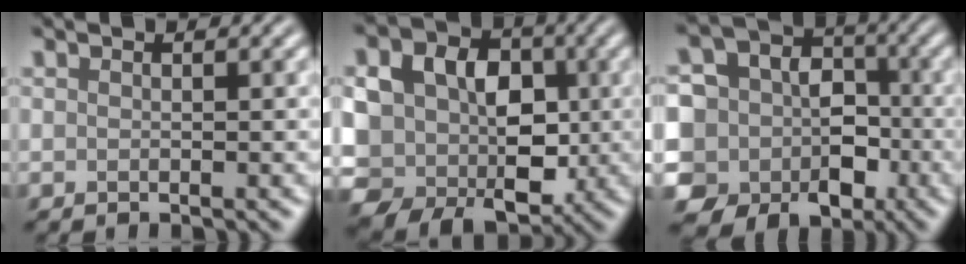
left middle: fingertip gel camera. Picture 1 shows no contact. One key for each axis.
{"total": 11.7, "fx": -1.0, "fy": 9.0, "fz": 7.4, "tx": -0.128, "ty": 0.005, "tz": -0.018}
{"total": 12.0, "fx": -4.7, "fy": 10.5, "fz": 3.5, "tx": -0.071, "ty": -0.001, "tz": -0.096}